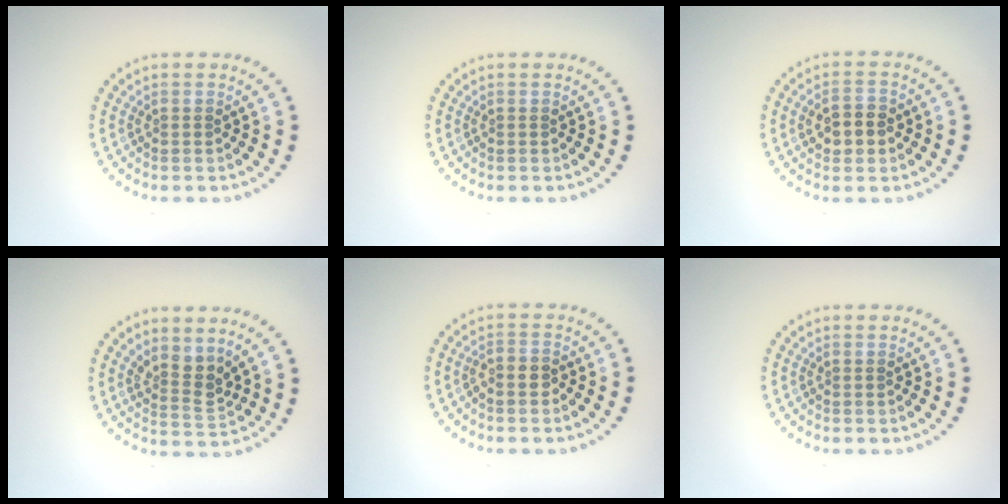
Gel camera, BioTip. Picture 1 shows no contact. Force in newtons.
{"total": 0.0}
{"total": 2.9, "press": 2.9, "slide": 0.2}
{"total": 2.6, "press": 1.9, "slide": 1.7}
{"total": 1.2, "press": 0.9, "slide": 0.7}
{"total": 0.0}